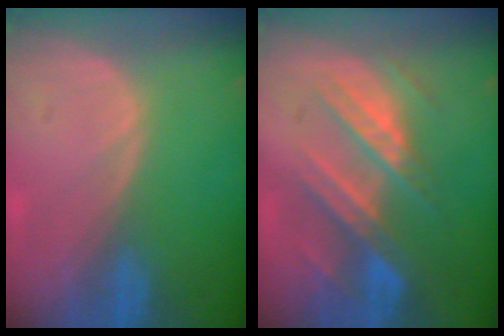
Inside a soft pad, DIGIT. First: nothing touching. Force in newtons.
{"total": 9.0, "press": 7.9, "slide": 4.2}